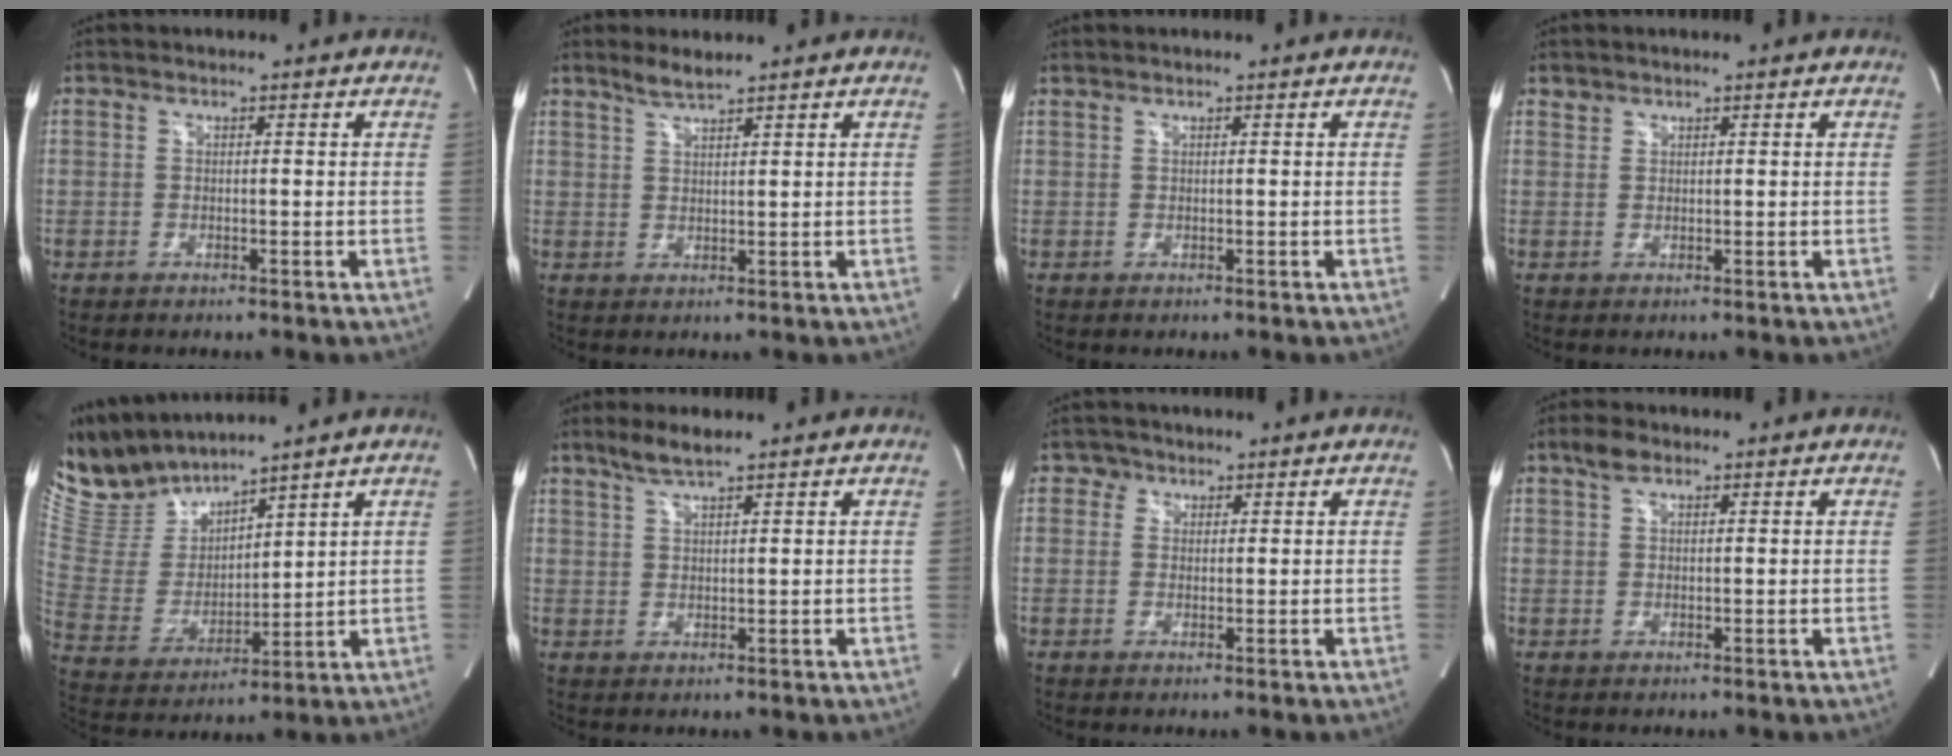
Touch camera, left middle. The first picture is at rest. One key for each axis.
{"total": 2.9, "fx": 2.6, "fy": -0.2, "fz": 1.3, "tx": -0.035, "ty": 0.002, "tz": 0.052}
{"total": 0.5, "fx": 0.5, "fy": 0.0, "fz": 0.1, "tx": -0.008, "ty": 0.006, "tz": 0.017}
{"total": 1.0, "fx": 0.9, "fy": 0.4, "fz": -0.1, "tx": 0.006, "ty": 0.004, "tz": 0.015}
{"total": 12.3, "fx": 11.6, "fy": 2.1, "fz": 3.2, "tx": -0.086, "ty": 0.006, "tz": 0.251}
{"total": 4.0, "fx": 3.2, "fy": 0.1, "fz": 2.4, "tx": -0.059, "ty": 0.005, "tz": 0.064}
{"total": 1.8, "fx": 1.1, "fy": 1.4, "fz": -0.1, "tx": 0.008, "ty": 0.000, "tz": 0.010}
{"total": 2.5, "fx": 1.7, "fy": 1.1, "fz": 1.4, "tx": -0.035, "ty": 0.011, "tz": 0.034}